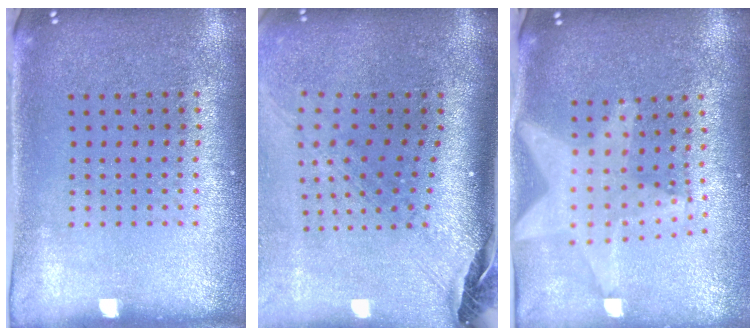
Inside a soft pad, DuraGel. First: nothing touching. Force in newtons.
{"total": 2.9, "press": 2.0, "slide": 2.0}
{"total": 1.9, "press": 1.6, "slide": 1.0}